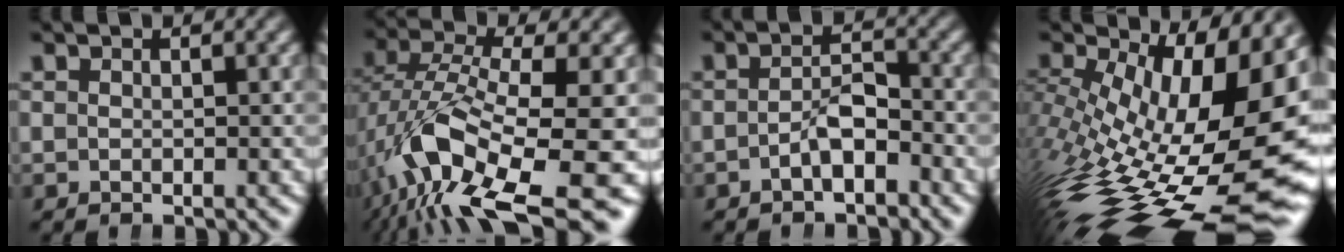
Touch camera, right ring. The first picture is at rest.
{"total": 10.9, "force": [-3.4, 5.2, 8.9], "torque": [-0.198, -0.048, -0.027]}
{"total": 3.0, "force": [-1.9, 1.4, 1.9], "torque": [-0.025, -0.007, -0.030]}
{"total": 16.7, "force": [-2.8, 8.1, 14.3], "torque": [-0.233, -0.062, 0.004]}